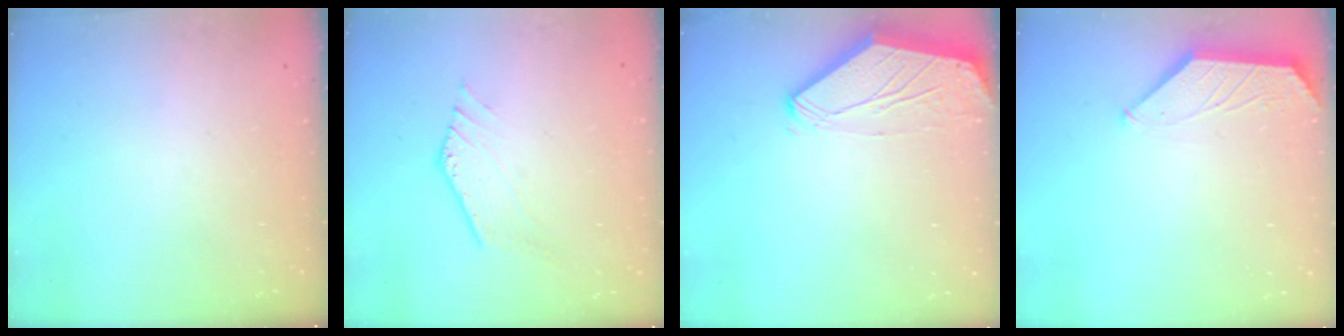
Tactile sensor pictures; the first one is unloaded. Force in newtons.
{"total": 2.0, "press": 2.0, "slide": 0.4}
{"total": 0.0}
{"total": 1.0, "press": 0.9, "slide": 0.2}